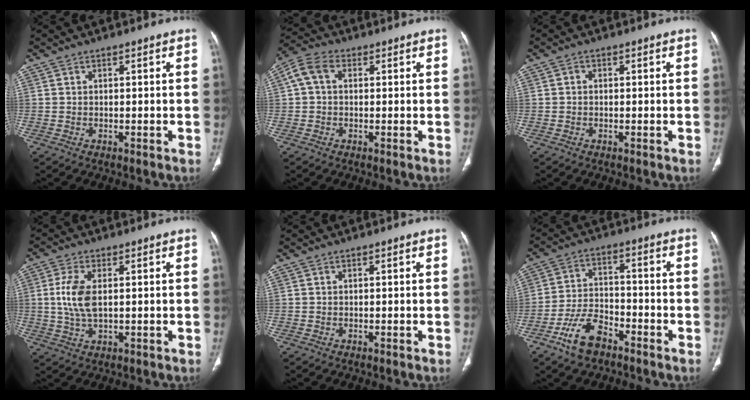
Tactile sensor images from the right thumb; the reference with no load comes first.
{"total": 5.6, "force": [1.0, 4.0, 3.9], "torque": [-0.078, 0.023, 0.014]}
{"total": 0.9, "force": [-0.1, 0.7, 0.4], "torque": [-0.004, 0.002, -0.004]}
{"total": 7.3, "force": [0.7, 3.6, 6.3], "torque": [-0.146, -0.004, 0.015]}
{"total": 0.0}
{"total": 9.0, "force": [-5.7, 4.6, 5.3], "torque": [-0.098, 0.031, -0.108]}